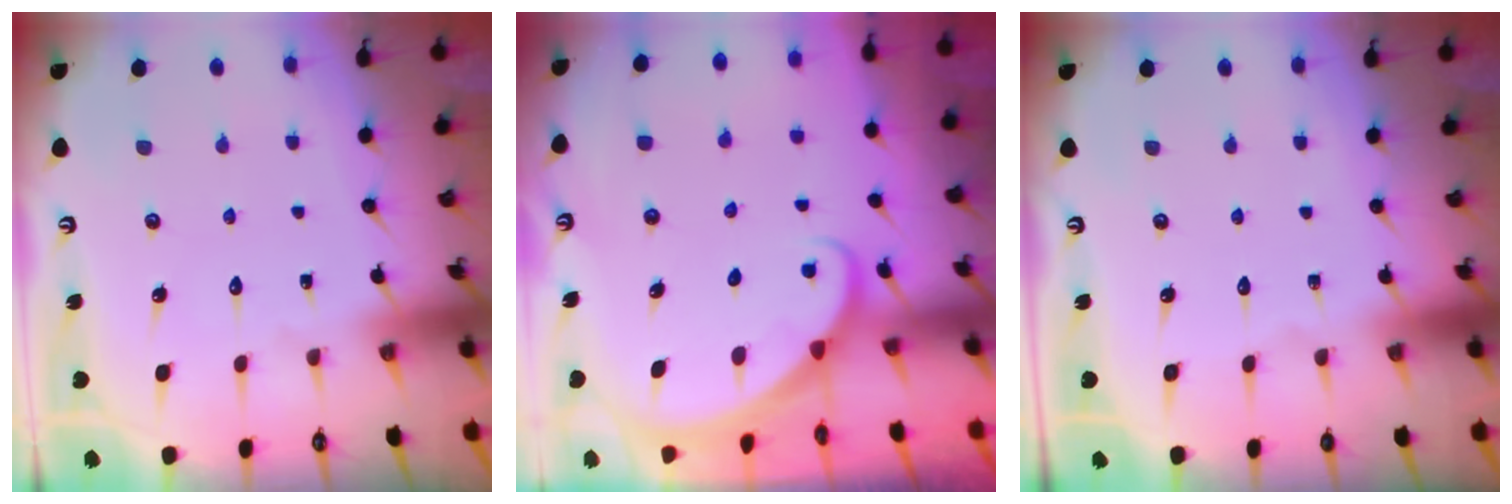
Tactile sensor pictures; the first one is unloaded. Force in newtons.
{"total": 1.7, "press": 1.7, "slide": 0.1}
{"total": 0.0}